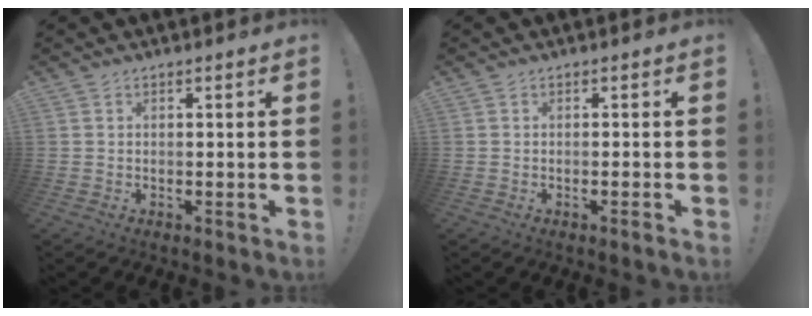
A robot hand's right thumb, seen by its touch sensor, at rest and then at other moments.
{"total": 1.4, "force": [-0.8, -0.3, 1.1], "torque": [-0.022, 0.000, -0.014]}